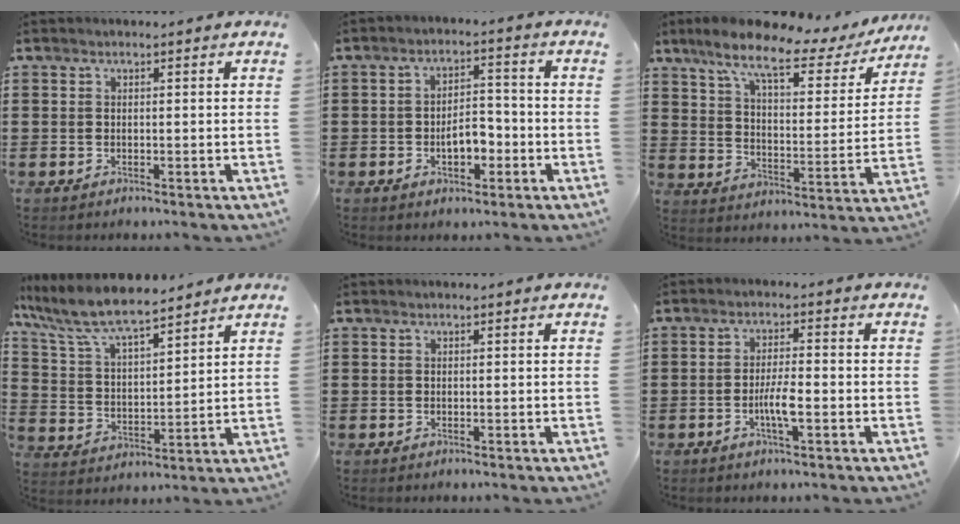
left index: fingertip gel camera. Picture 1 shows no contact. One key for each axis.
{"total": 5.2, "fx": -1.8, "fy": 2.6, "fz": 4.2, "tx": -0.058, "ty": 0.002, "tz": -0.038}
{"total": 10.7, "fx": 7.7, "fy": 2.2, "fz": 7.1, "tx": -0.155, "ty": -0.033, "tz": 0.126}
{"total": 8.6, "fx": 7.6, "fy": 1.5, "fz": 3.8, "tx": -0.106, "ty": -0.035, "tz": 0.134}
{"total": 0.0}
{"total": 4.3, "fx": -1.3, "fy": 0.8, "fz": 4.1, "tx": -0.076, "ty": 0.001, "tz": -0.025}